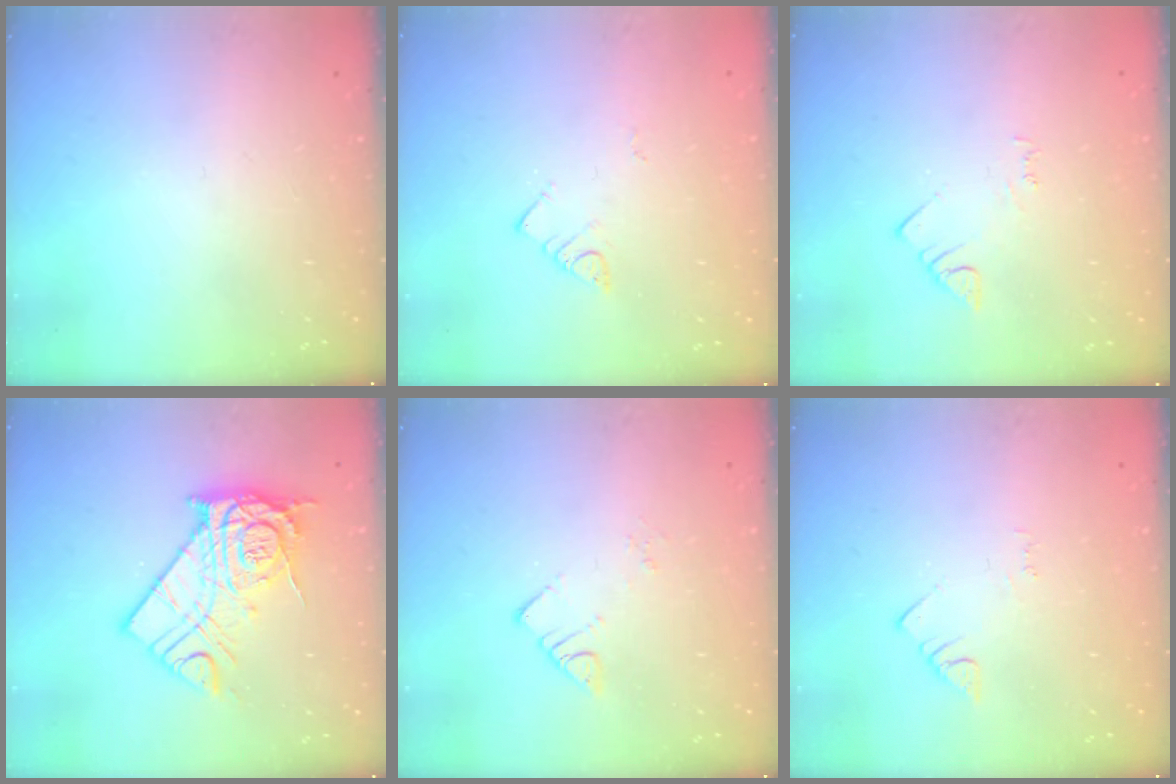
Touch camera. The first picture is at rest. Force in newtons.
{"total": 2.9, "press": 2.9, "slide": 0.3}
{"total": 2.5, "press": 2.5, "slide": 0.4}
{"total": 16.4, "press": 16.4, "slide": 1.2}
{"total": 2.6, "press": 2.6, "slide": 0.1}
{"total": 1.5, "press": 1.5, "slide": 0.3}